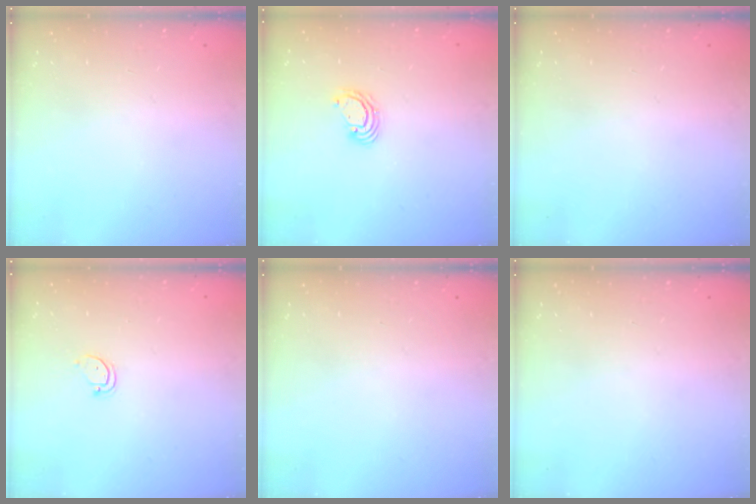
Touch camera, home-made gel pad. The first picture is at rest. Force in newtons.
{"total": 3.8, "press": 3.8, "slide": 0.1}
{"total": 0.0}
{"total": 3.5, "press": 3.5, "slide": 0.4}
{"total": 0.0}
{"total": 0.0}